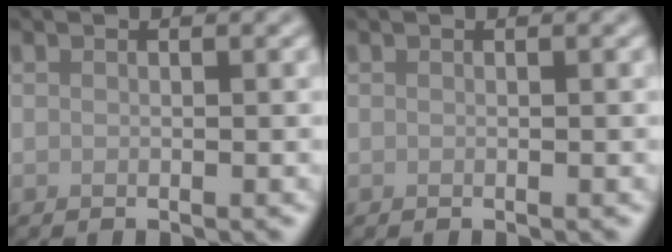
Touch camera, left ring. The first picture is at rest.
{"total": 0.0}